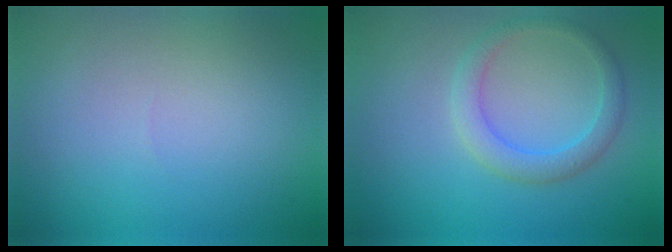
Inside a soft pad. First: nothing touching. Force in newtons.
{"total": 2.5, "press": 2.5, "slide": 0.1}